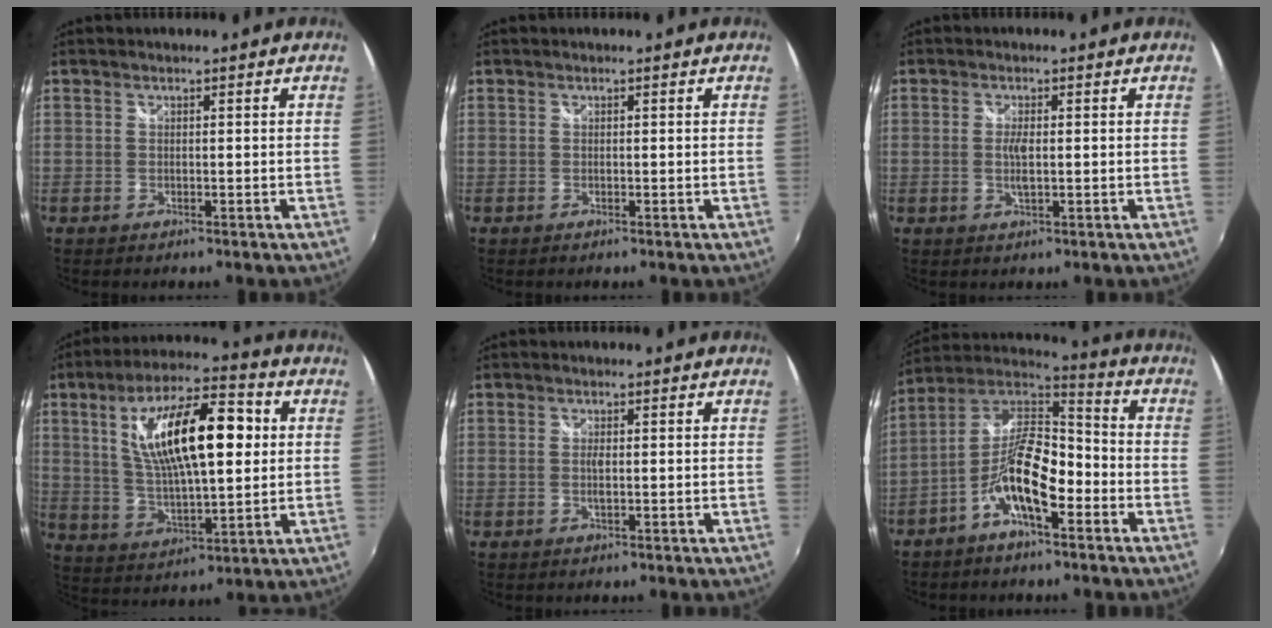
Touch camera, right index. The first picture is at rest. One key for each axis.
{"total": 0.0}
{"total": 2.7, "fx": -0.1, "fy": 0.8, "fz": 2.5, "tx": -0.047, "ty": -0.004, "tz": -0.002}
{"total": 19.0, "fx": 4.4, "fy": 6.6, "fz": 17.3, "tx": -0.305, "ty": 0.020, "tz": 0.083}
{"total": 1.4, "fx": -0.1, "fy": 0.3, "fz": 1.4, "tx": -0.027, "ty": -0.002, "tz": -0.003}
{"total": 13.1, "fx": -5.4, "fy": 4.8, "fz": 10.9, "tx": -0.217, "ty": 0.010, "tz": -0.105}